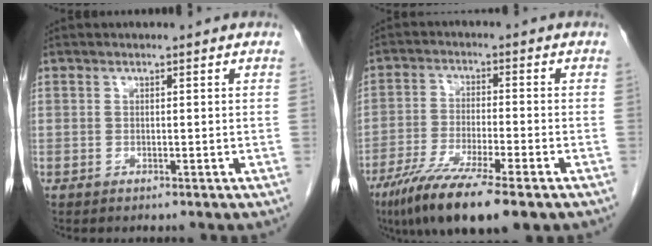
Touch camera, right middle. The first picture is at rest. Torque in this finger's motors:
{"motor_torque": [1.11, -1.03, 0.24, 0.09]}